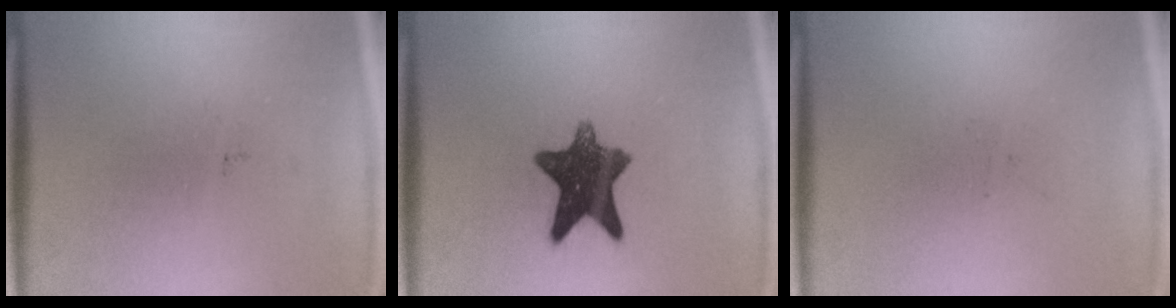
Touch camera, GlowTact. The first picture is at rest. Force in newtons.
{"total": 10.8}
{"total": 0.0}